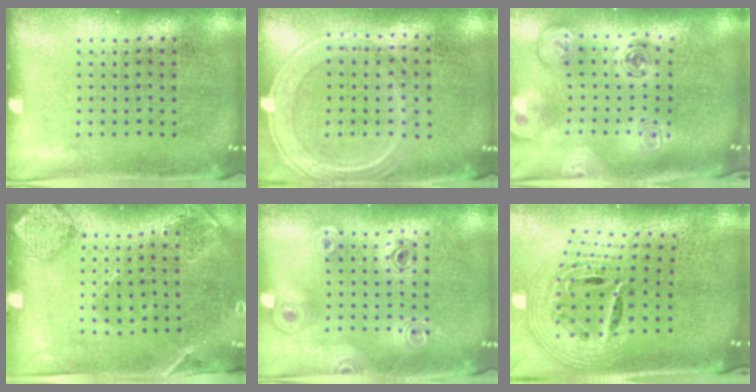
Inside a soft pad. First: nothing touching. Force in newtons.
{"total": 1.2, "press": 1.1, "slide": 0.5}
{"total": 2.6, "press": 1.8, "slide": 1.8}
{"total": 1.6, "press": 1.5, "slide": 0.5}
{"total": 1.0, "press": 1.0, "slide": 0.2}
{"total": 2.7, "press": 1.9, "slide": 1.9}